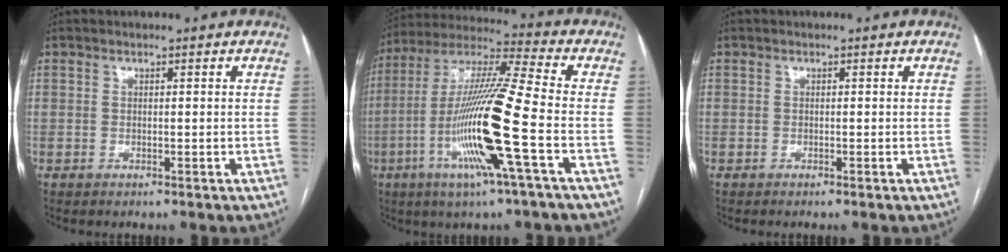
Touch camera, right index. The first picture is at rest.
{"total": 17.9, "force": [-5.2, -0.7, 17.1], "torque": [-0.342, -0.014, -0.109]}
{"total": 0.0}